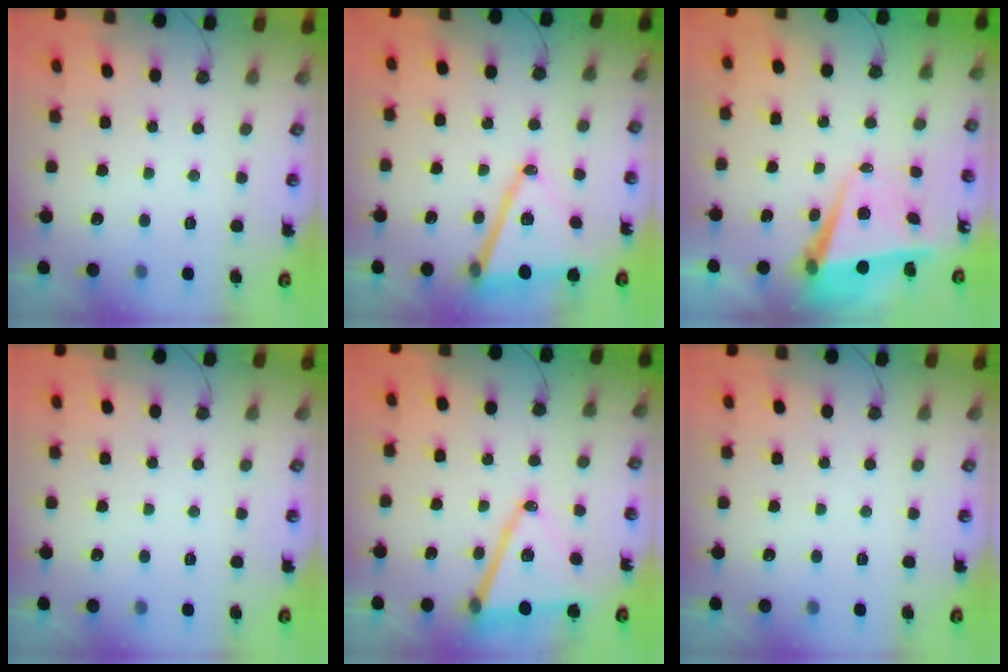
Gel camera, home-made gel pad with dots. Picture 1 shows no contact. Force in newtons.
{"total": 14.2, "press": 13.7, "slide": 3.8}
{"total": 6.6, "press": 6.4, "slide": 1.3}
{"total": 0.0}
{"total": 14.7, "press": 14.1, "slide": 4.0}
{"total": 0.0}